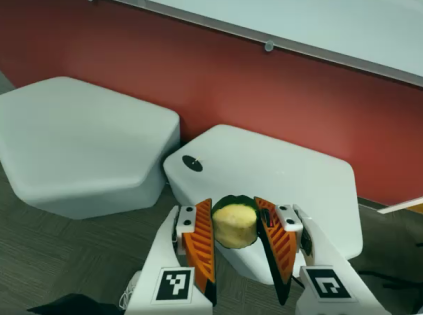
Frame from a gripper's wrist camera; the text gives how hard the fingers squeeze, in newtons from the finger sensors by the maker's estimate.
{"total": 12.0, "left": 12.4, "right": 11.5}